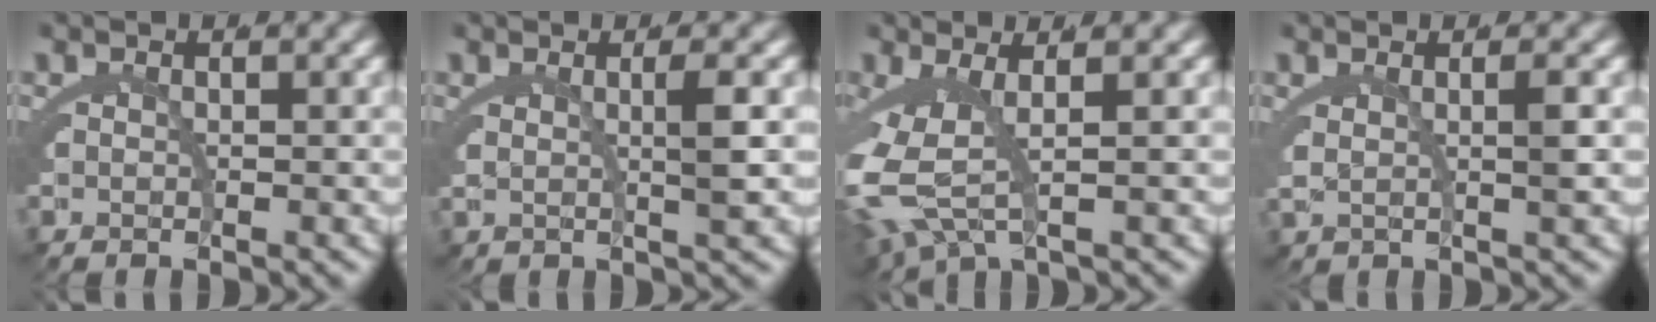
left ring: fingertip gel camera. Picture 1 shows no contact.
{"total": 2.3, "force": [0.9, -0.7, 2.0], "torque": [-0.027, -0.003, 0.021]}
{"total": 6.1, "force": [-0.6, 3.1, 5.3], "torque": [-0.131, -0.024, 0.006]}
{"total": 2.1, "force": [1.0, -0.2, 1.9], "torque": [-0.032, -0.007, 0.026]}